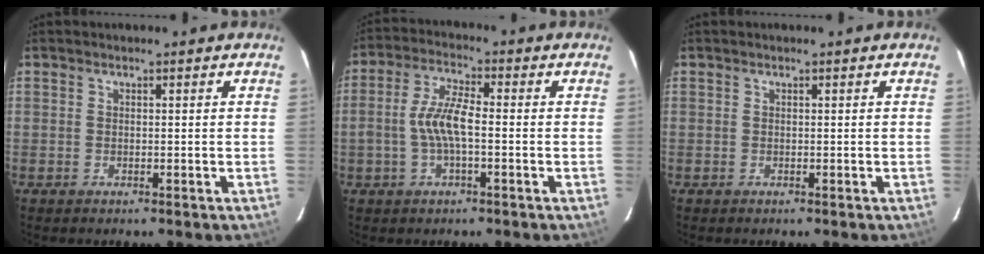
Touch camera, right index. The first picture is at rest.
{"total": 7.0, "force": [-1.2, 2.1, 6.5], "torque": [-0.136, 0.010, -0.023]}
{"total": 0.0}